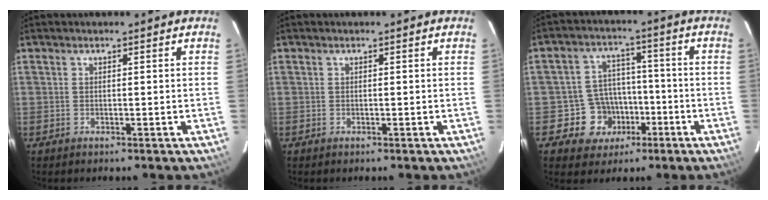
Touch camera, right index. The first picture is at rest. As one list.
[{"total": 0.0}, {"total": 8.6, "force": [-3.8, 7.5, 1.4], "torque": [-0.047, 0.031, -0.050]}]